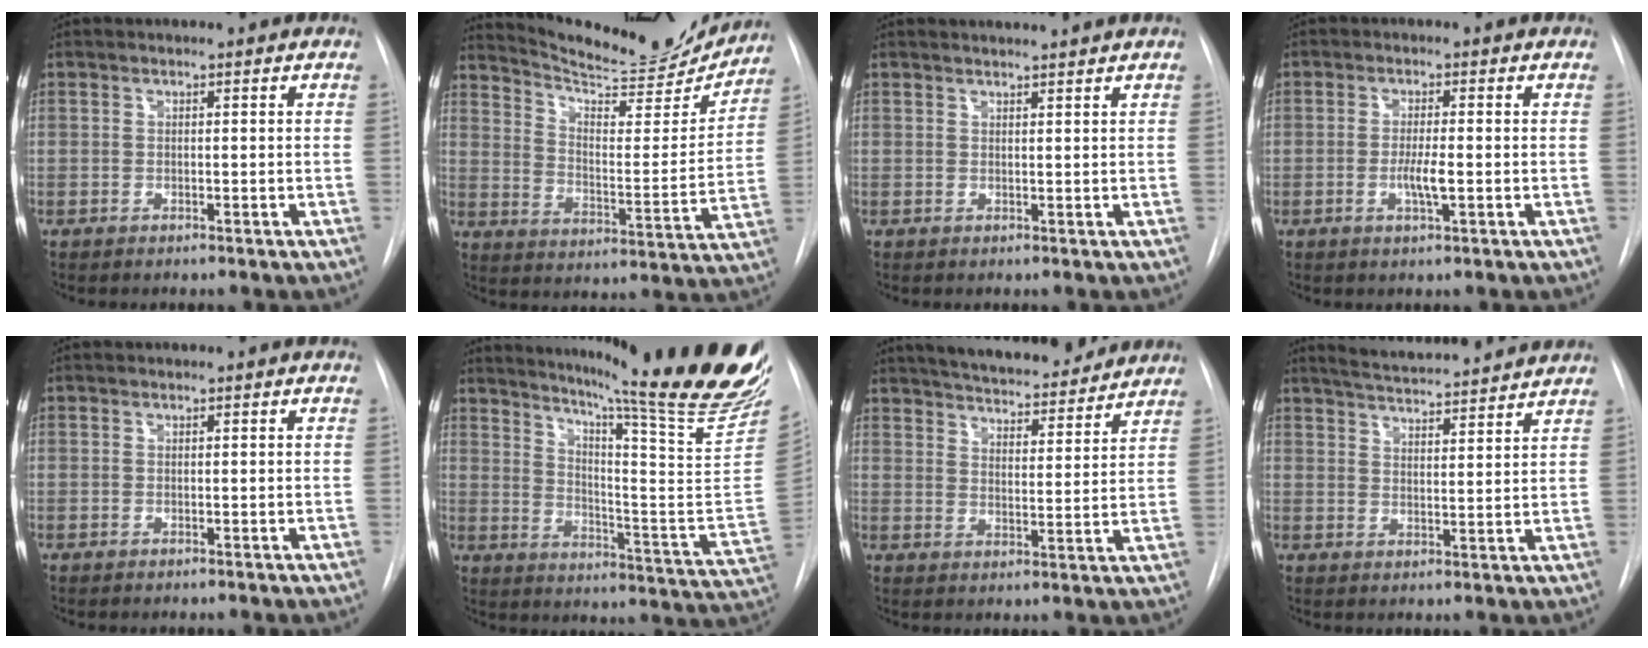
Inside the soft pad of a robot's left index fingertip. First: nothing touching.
{"total": 19.7, "force": [18.8, 2.7, 5.3], "torque": [-0.083, -0.052, 0.261]}
{"total": 4.4, "force": [4.1, -0.7, 1.2], "torque": [-0.015, 0.012, 0.048]}
{"total": 3.0, "force": [-0.6, 0.1, 3.0], "torque": [-0.056, -0.004, -0.010]}
{"total": 0.0}
{"total": 29.0, "force": [24.4, -0.5, 15.5], "torque": [-0.219, -0.129, 0.312]}
{"total": 18.5, "force": [16.8, 3.7, 6.9], "torque": [-0.111, 0.004, 0.229]}
{"total": 13.6, "force": [12.8, 0.7, 4.7], "torque": [-0.084, 0.011, 0.178]}